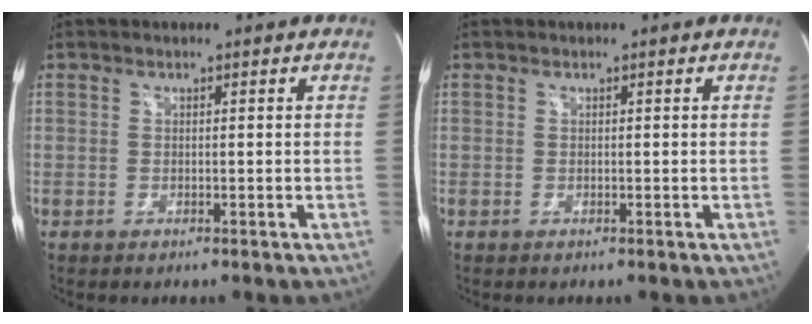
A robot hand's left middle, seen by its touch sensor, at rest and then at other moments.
{"total": 0.0}